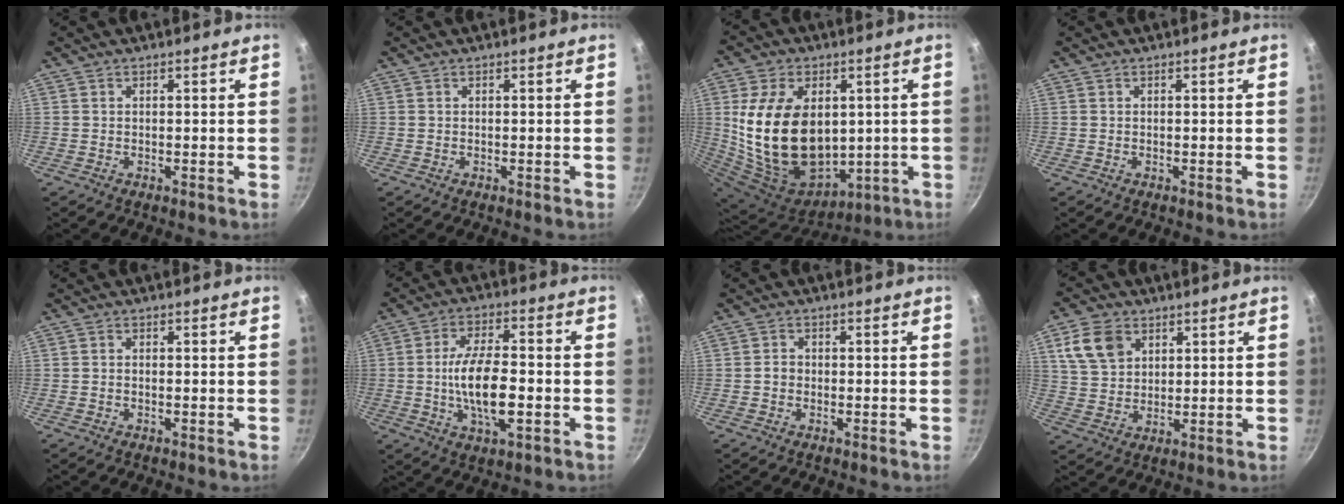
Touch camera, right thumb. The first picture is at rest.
{"total": 0.0}
{"total": 23.6, "force": [2.3, 16.1, 17.1], "torque": [-0.298, -0.010, 0.065]}
{"total": 0.0}
{"total": 0.6, "force": [-0.3, 0.4, 0.4], "torque": [-0.010, 0.005, -0.006]}
{"total": 12.3, "force": [-2.1, 5.2, 11.0], "torque": [-0.191, 0.017, -0.037]}
{"total": 1.8, "force": [-0.4, 1.5, 0.9], "torque": [-0.009, 0.012, -0.008]}
{"total": 9.4, "force": [4.1, 6.8, 5.0], "torque": [-0.078, -0.002, 0.082]}